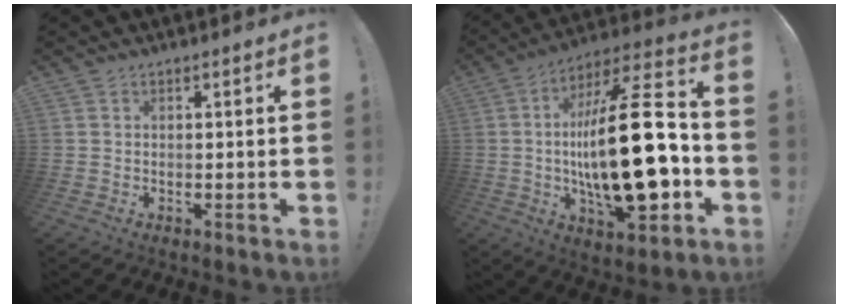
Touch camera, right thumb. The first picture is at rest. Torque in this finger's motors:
{"motor_torque": [0.74, 2.02, 2.55, -0.22, 0.34]}